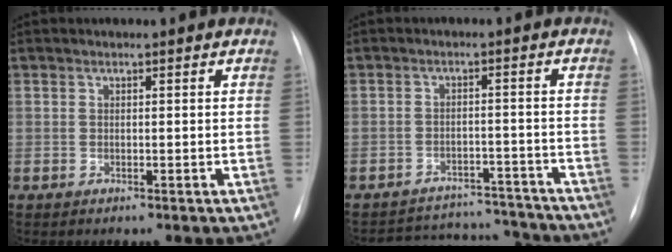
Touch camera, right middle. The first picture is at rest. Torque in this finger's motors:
{"motor_torque": [0.43, -0.75, -0.03, 0.01]}